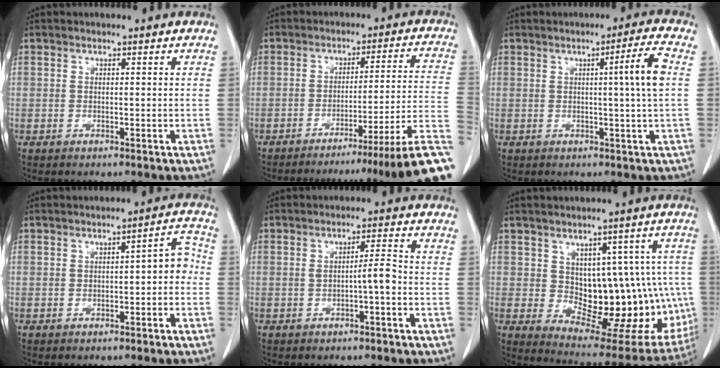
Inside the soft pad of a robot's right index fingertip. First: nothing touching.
{"total": 17.8, "force": [-13.5, -2.5, 11.2], "torque": [-0.060, 0.004, -0.187]}
{"total": 5.5, "force": [0.6, -1.3, 5.3], "torque": [-0.080, 0.000, 0.011]}
{"total": 4.3, "force": [-0.8, 1.5, 3.9], "torque": [-0.046, 0.024, -0.010]}
{"total": 2.9, "force": [-0.8, 0.0, 2.8], "torque": [-0.041, 0.005, -0.012]}
{"total": 17.2, "force": [-0.2, 8.7, 14.9], "torque": [-0.169, 0.016, 0.030]}